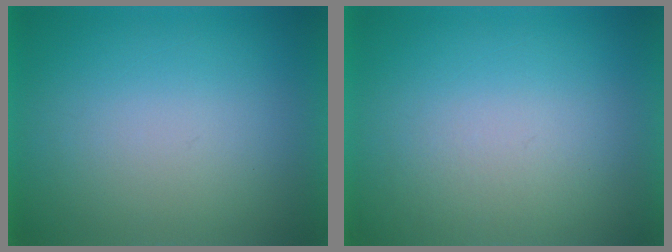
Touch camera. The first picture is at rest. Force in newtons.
{"total": 1.8}